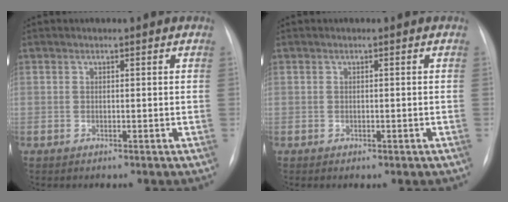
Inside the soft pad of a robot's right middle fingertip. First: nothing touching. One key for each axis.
{"total": 0.6, "fx": -0.2, "fy": 0.3, "fz": 0.4, "tx": -0.005, "ty": 0.000, "tz": 0.000}